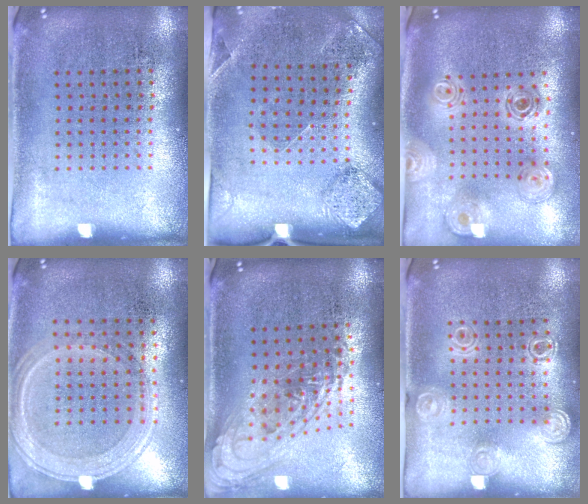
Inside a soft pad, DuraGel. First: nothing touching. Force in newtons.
{"total": 1.7, "press": 1.4, "slide": 1.0}
{"total": 1.3, "press": 1.3, "slide": 0.4}
{"total": 1.2, "press": 1.2, "slide": 0.3}
{"total": 1.3, "press": 1.2, "slide": 0.5}
{"total": 1.3, "press": 1.2, "slide": 0.3}